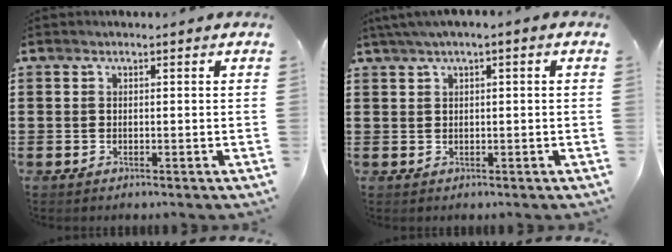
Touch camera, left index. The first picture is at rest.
{"total": 1.7, "force": [0.1, 0.1, 1.7], "torque": [-0.036, -0.003, -0.001]}